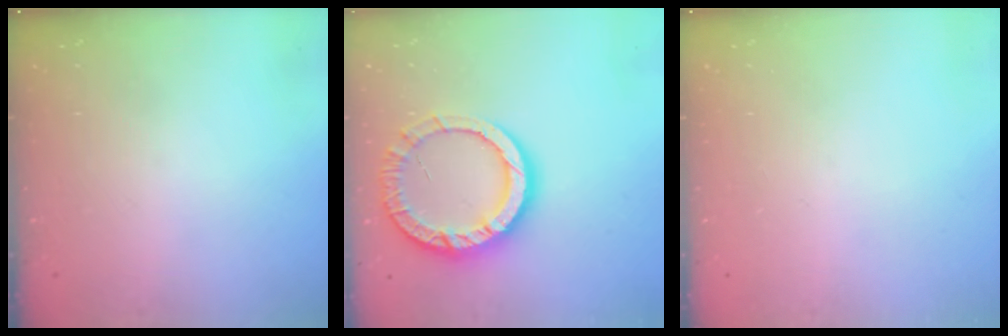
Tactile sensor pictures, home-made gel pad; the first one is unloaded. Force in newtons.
{"total": 14.2, "press": 14.1, "slide": 1.4}
{"total": 0.0}